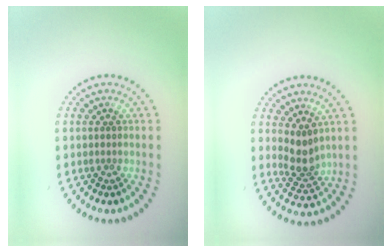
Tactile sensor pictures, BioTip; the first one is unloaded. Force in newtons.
{"total": 2.5, "press": 2.0, "slide": 1.6}